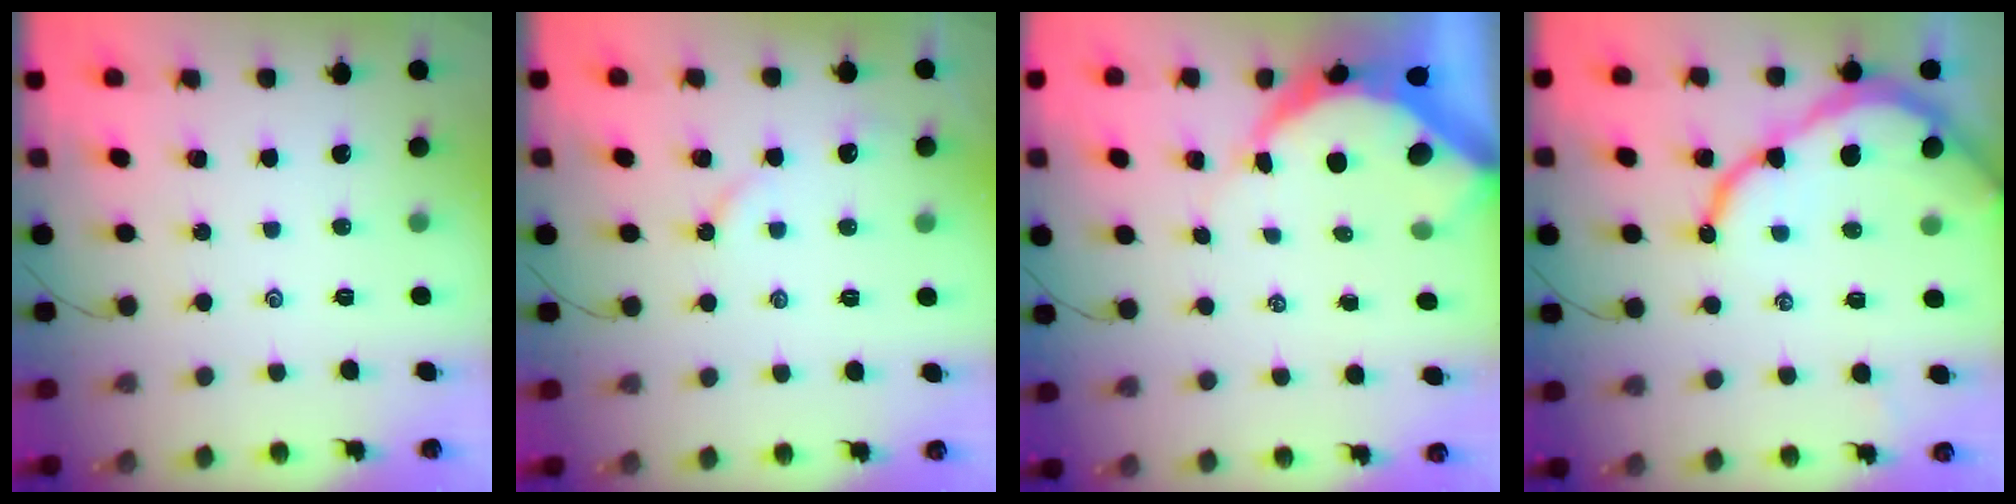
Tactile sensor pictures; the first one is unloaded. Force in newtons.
{"total": 4.0, "press": 4.0, "slide": 0.5}
{"total": 9.3, "press": 9.3, "slide": 1.0}
{"total": 11.4, "press": 11.3, "slide": 1.3}